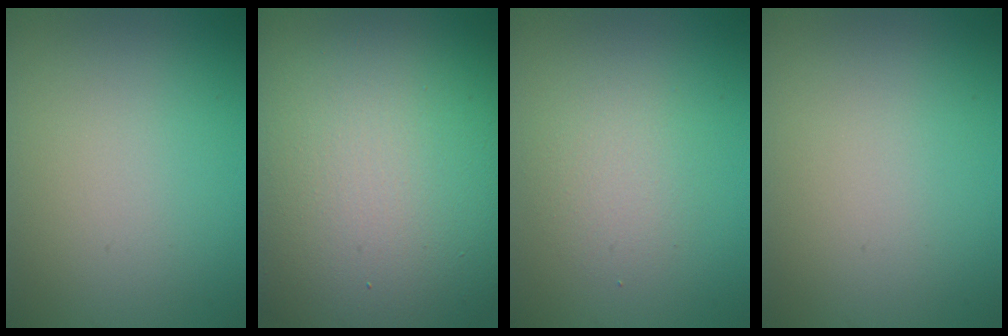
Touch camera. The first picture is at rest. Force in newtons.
{"total": 21.3, "press": 21.3, "slide": 0.9}
{"total": 2.1, "press": 2.1, "slide": 0.2}
{"total": 0.0}